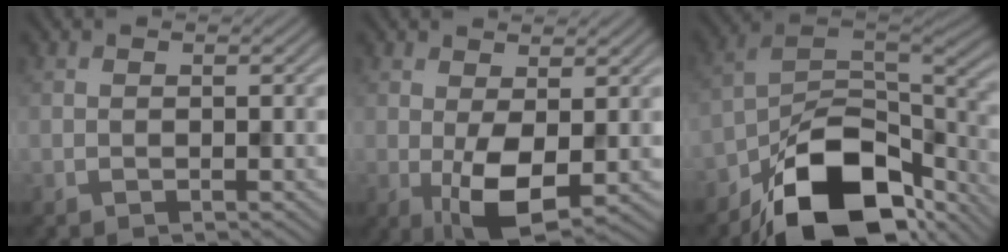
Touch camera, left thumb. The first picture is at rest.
{"total": 5.8, "force": [-0.3, 2.5, 5.2], "torque": [-0.103, -0.005, -0.002]}
{"total": 15.7, "force": [-10.1, 7.5, 9.3], "torque": [-0.172, -0.020, -0.182]}